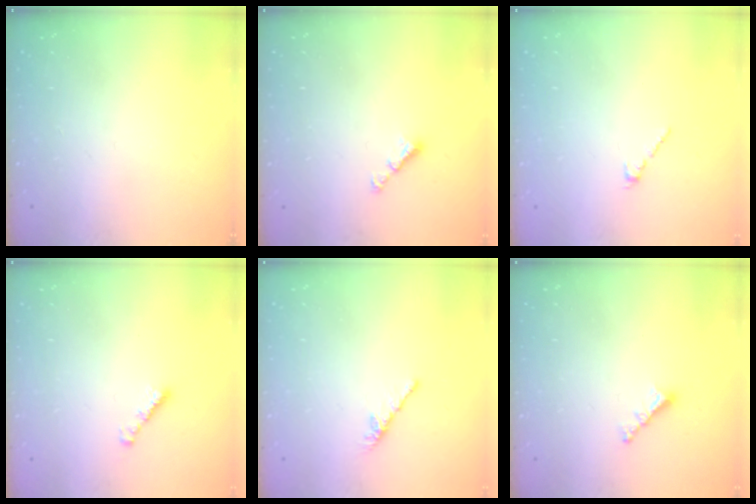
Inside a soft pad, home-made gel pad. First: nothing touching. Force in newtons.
{"total": 2.9, "press": 2.9, "slide": 0.3}
{"total": 2.1, "press": 2.0, "slide": 0.7}
{"total": 1.9, "press": 1.9, "slide": 0.5}
{"total": 0.0}
{"total": 3.4, "press": 3.4, "slide": 0.1}